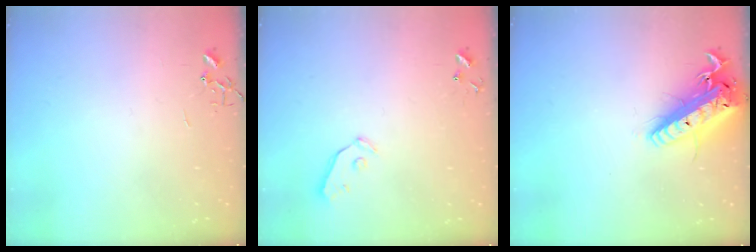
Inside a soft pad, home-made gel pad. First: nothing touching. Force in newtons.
{"total": 4.0, "press": 3.9, "slide": 0.7}
{"total": 20.4, "press": 20.0, "slide": 4.2}